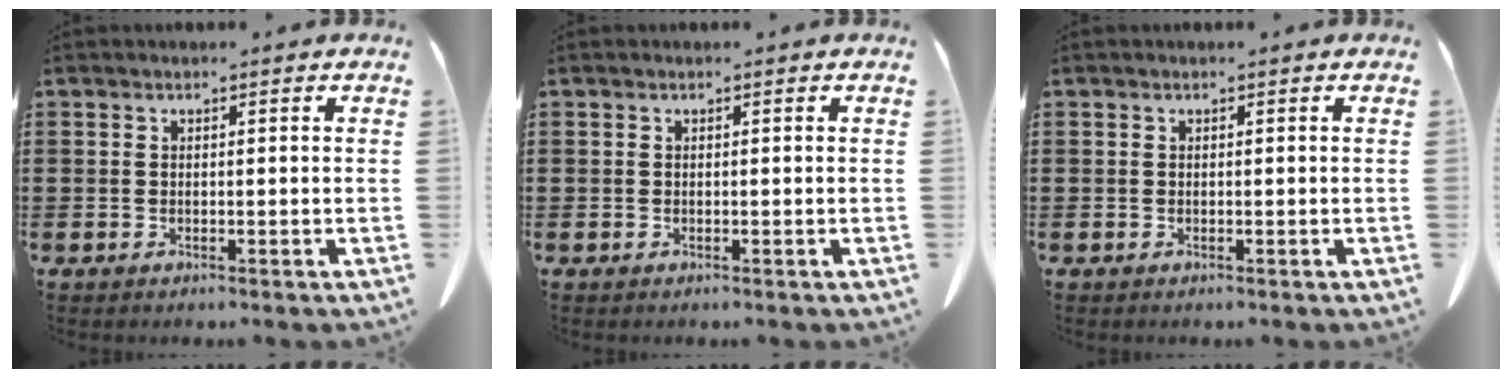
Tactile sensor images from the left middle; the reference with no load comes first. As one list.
[{"total": 0.0}, {"total": 0.0}]